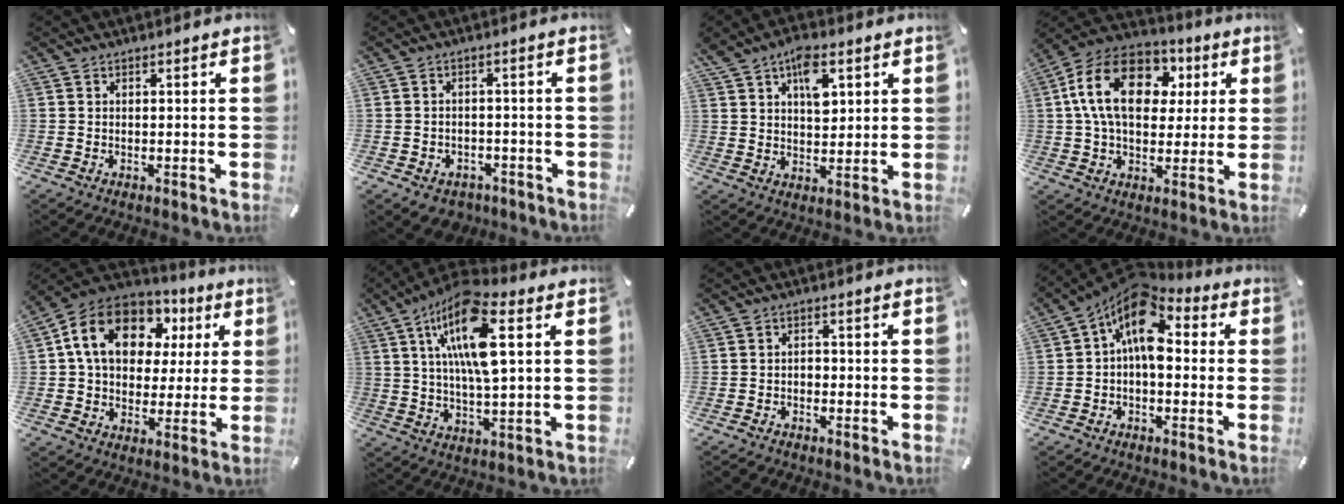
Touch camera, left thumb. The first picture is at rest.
{"total": 4.3, "force": [-2.8, 2.9, 1.3], "torque": [-0.024, 0.018, -0.054]}
{"total": 9.0, "force": [4.0, 5.4, 6.0], "torque": [-0.093, -0.006, 0.070]}
{"total": 18.1, "force": [4.2, 12.9, 11.9], "torque": [-0.224, 0.002, 0.074]}
{"total": 16.1, "force": [5.5, 12.5, 8.5], "torque": [-0.161, -0.003, 0.103]}
{"total": 16.0, "force": [5.5, 5.4, 14.0], "torque": [-0.286, -0.004, 0.089]}
{"total": 1.8, "force": [-1.2, 1.1, 0.6], "torque": [-0.013, 0.010, -0.028]}
{"total": 11.7, "force": [2.5, 6.7, 9.3], "torque": [-0.168, -0.026, 0.041]}